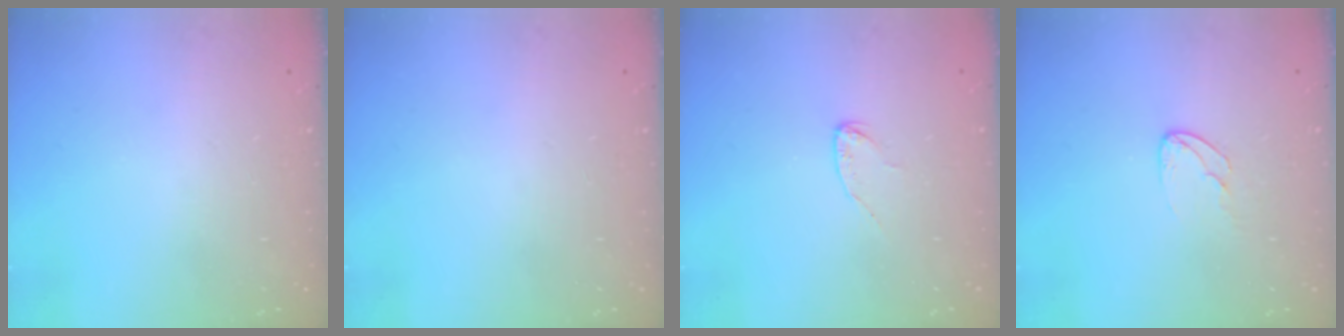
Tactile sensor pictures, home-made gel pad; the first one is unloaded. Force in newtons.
{"total": 0.0}
{"total": 3.5, "press": 3.5, "slide": 0.3}
{"total": 5.6, "press": 5.5, "slide": 0.6}